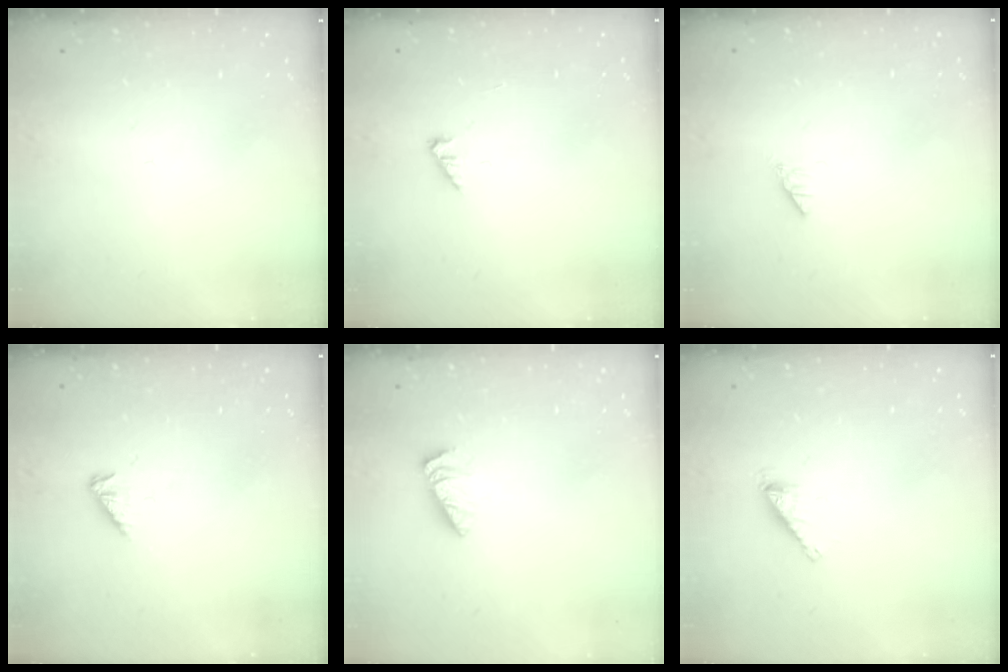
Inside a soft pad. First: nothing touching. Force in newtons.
{"total": 1.9, "press": 1.9, "slide": 0.3}
{"total": 0.0}
{"total": 2.7, "press": 2.6, "slide": 0.4}
{"total": 1.3, "press": 1.3, "slide": 0.2}
{"total": 1.8, "press": 1.8, "slide": 0.0}